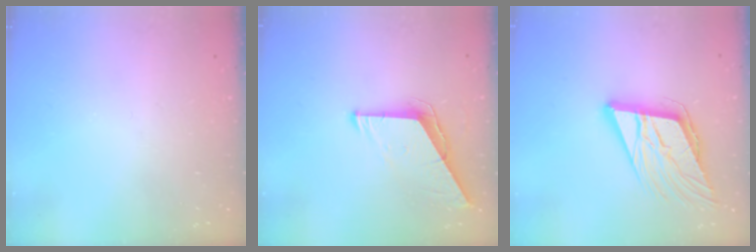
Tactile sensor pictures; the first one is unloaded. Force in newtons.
{"total": 9.5, "press": 9.4, "slide": 1.0}
{"total": 15.0, "press": 14.6, "slide": 3.5}